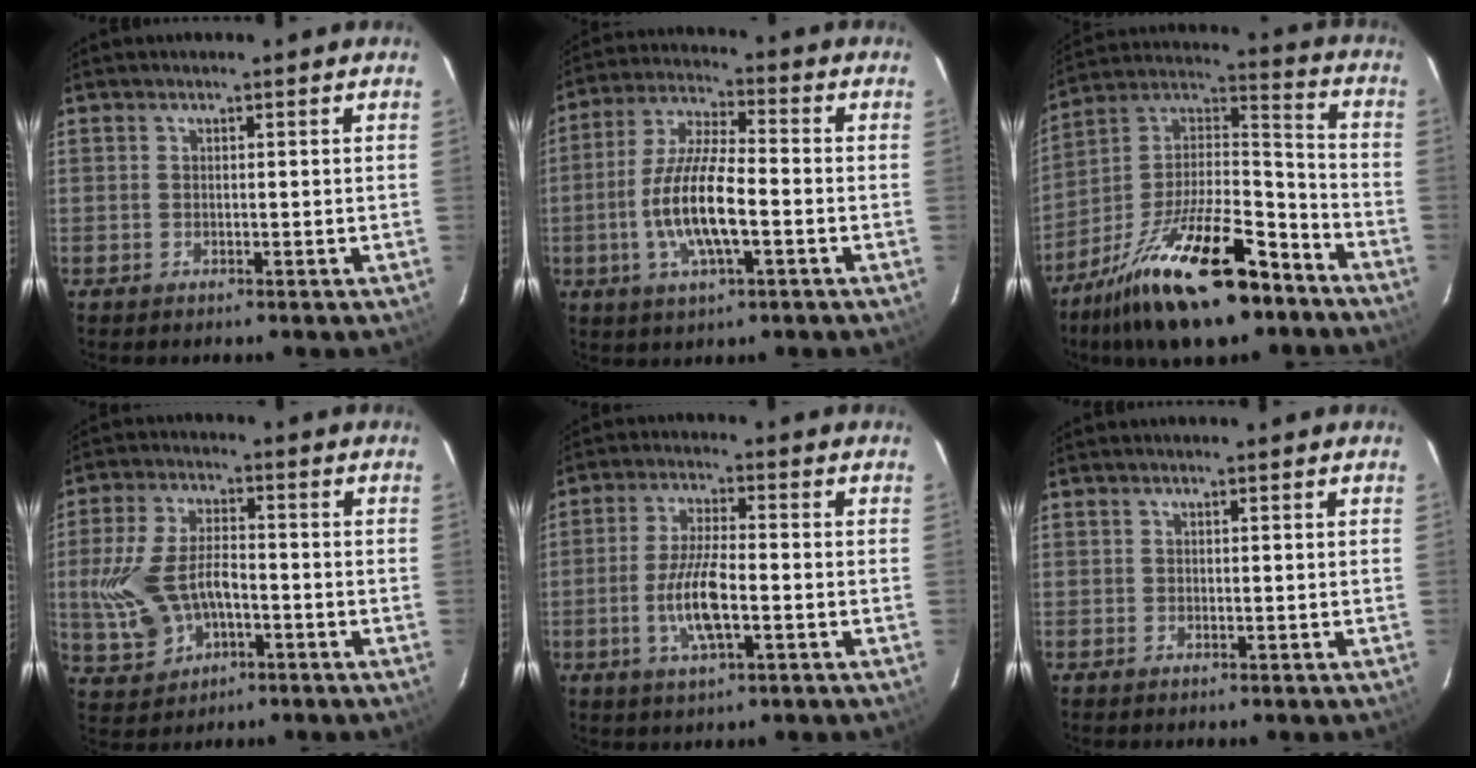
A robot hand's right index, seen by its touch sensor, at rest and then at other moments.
{"total": 12.7, "force": [-3.3, 3.4, 11.8], "torque": [-0.242, 0.001, -0.064]}
{"total": 23.9, "force": [-15.1, 8.9, 16.3], "torque": [-0.303, 0.005, -0.247]}
{"total": 12.1, "force": [-2.6, 7.3, 9.3], "torque": [-0.212, 0.007, -0.035]}
{"total": 8.8, "force": [-2.4, 2.3, 8.1], "torque": [-0.165, -0.002, -0.048]}
{"total": 0.0}